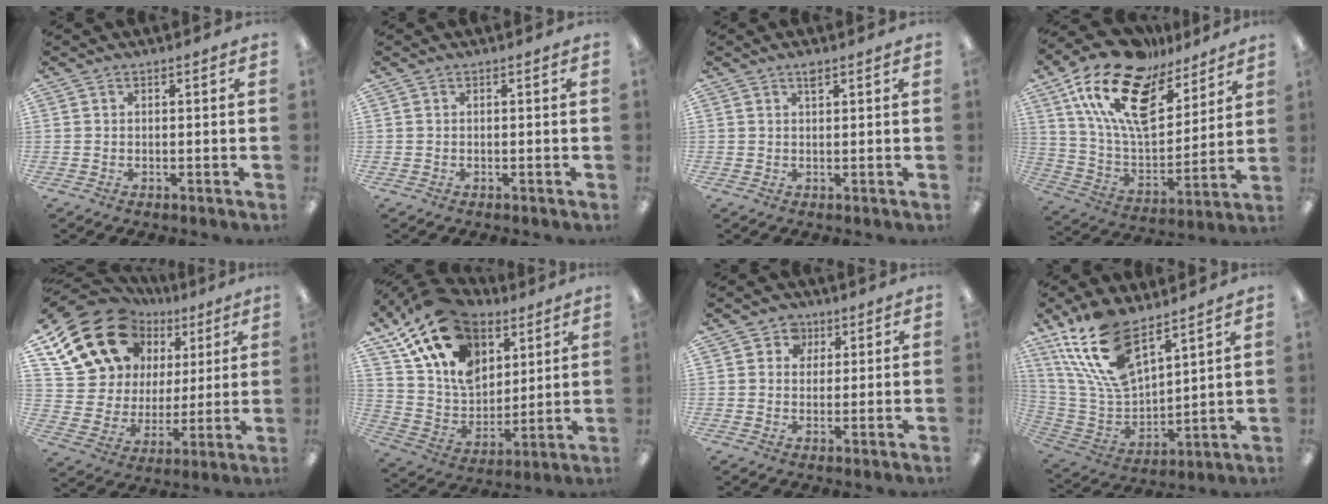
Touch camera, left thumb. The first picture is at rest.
{"total": 0.0}
{"total": 1.5, "force": [1.0, 0.3, 1.1], "torque": [-0.019, -0.004, 0.015]}
{"total": 21.4, "force": [13.0, 10.4, 13.4], "torque": [-0.270, -0.078, 0.225]}
{"total": 19.5, "force": [11.6, 13.6, 7.9], "torque": [-0.157, -0.065, 0.229]}
{"total": 20.6, "force": [11.5, 13.6, 10.4], "torque": [-0.206, -0.054, 0.215]}
{"total": 4.5, "force": [2.0, 4.0, 0.7], "torque": [-0.007, -0.006, 0.032]}
{"total": 19.2, "force": [12.6, 8.7, 11.6], "torque": [-0.260, -0.066, 0.229]}